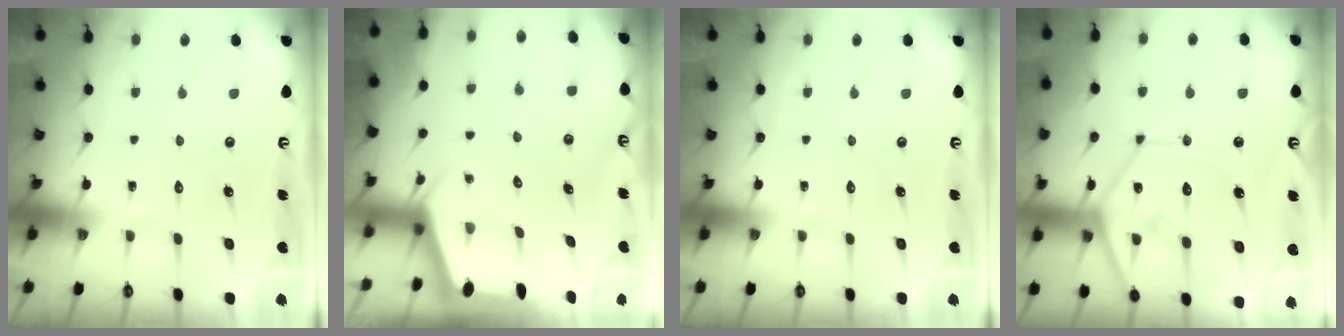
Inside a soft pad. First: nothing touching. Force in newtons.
{"total": 2.1, "press": 2.0, "slide": 0.3}
{"total": 0.0}
{"total": 15.1, "press": 15.0, "slide": 1.8}